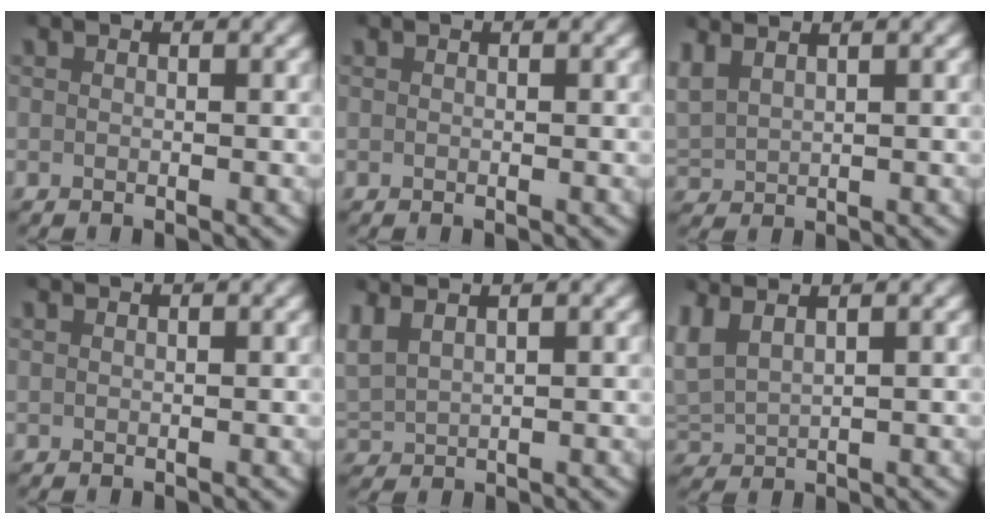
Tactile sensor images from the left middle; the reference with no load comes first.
{"total": 0.0}
{"total": 4.8, "force": [2.6, 3.2, 2.5], "torque": [-0.069, 0.008, 0.047]}
{"total": 0.9, "force": [0.9, 0.0, 0.2], "torque": [0.002, 0.002, 0.015]}
{"total": 5.4, "force": [2.6, 3.7, 3.0], "torque": [-0.081, 0.006, 0.046]}
{"total": 6.2, "force": [2.3, 4.5, 3.6], "torque": [-0.109, -0.002, 0.040]}